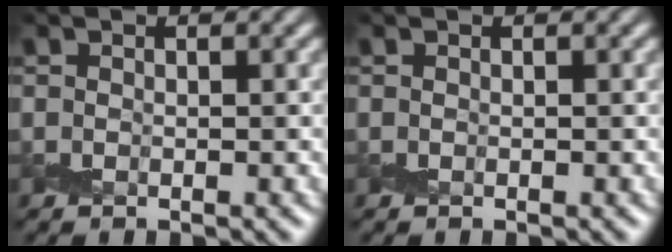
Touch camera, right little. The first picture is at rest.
{"total": 0.0}